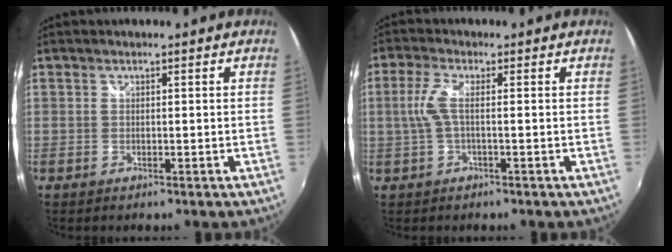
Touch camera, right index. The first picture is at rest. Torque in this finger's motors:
{"motor_torque": [0.29, 0.15, 0.43, 0.16]}